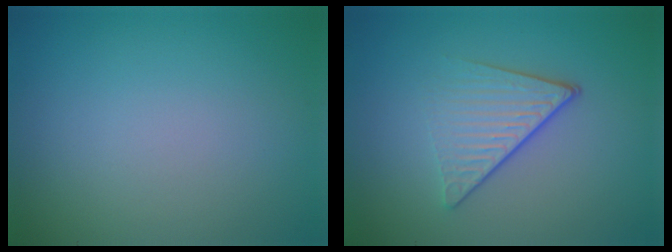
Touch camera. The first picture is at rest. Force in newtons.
{"total": 4.3, "press": 2.8, "slide": 3.2}